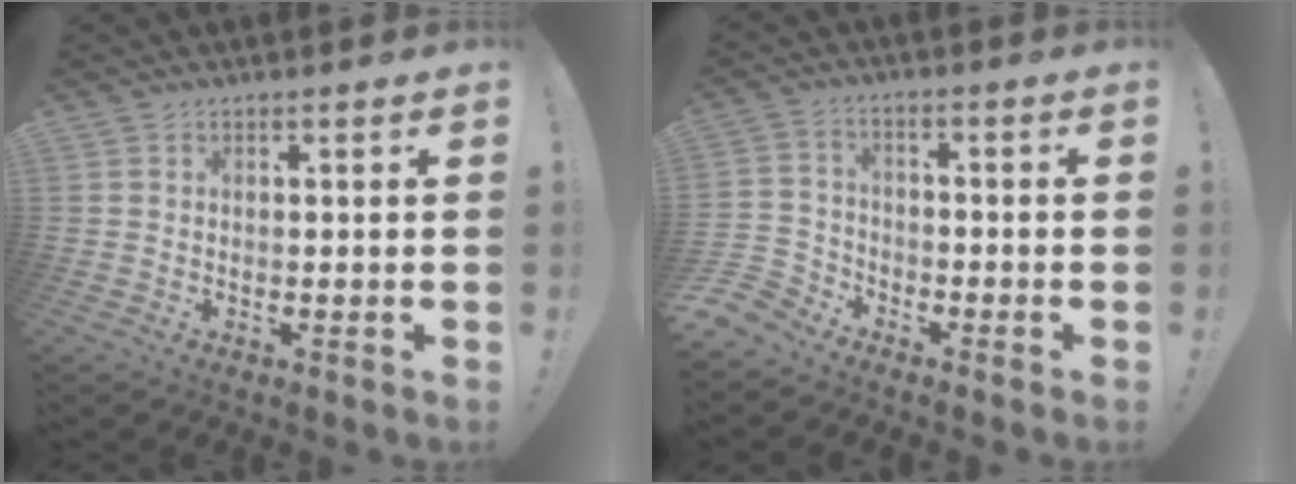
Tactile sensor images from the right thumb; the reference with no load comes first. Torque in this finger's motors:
{"motor_torque": [0.49, -0.63, 0.35, -1.02, 0.01]}